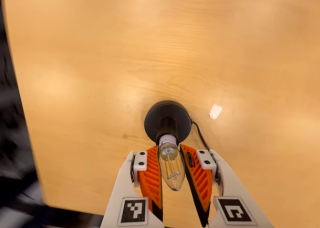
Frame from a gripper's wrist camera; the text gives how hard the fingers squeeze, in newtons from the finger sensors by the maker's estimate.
{"total": 14.3, "left": 15.0, "right": 13.6}